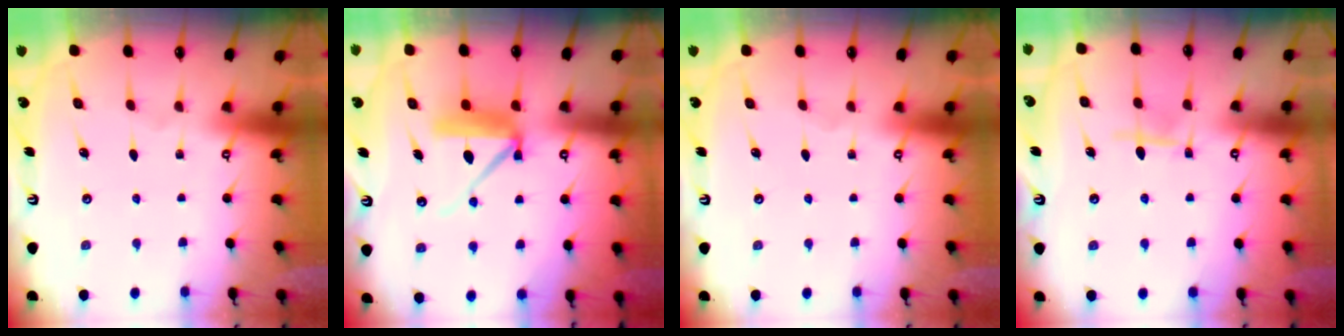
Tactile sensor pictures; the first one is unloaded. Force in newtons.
{"total": 10.8, "press": 10.7, "slide": 1.1}
{"total": 0.0}
{"total": 5.8, "press": 5.8, "slide": 0.8}